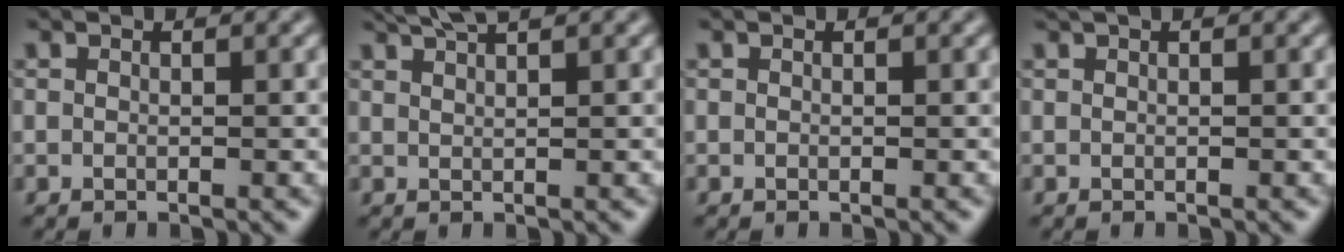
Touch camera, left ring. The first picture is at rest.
{"total": 2.7, "force": [2.2, 0.4, 1.5], "torque": [-0.016, 0.007, 0.035]}
{"total": 0.0}
{"total": 0.9, "force": [0.6, 0.1, 0.6], "torque": [-0.012, 0.002, 0.007]}